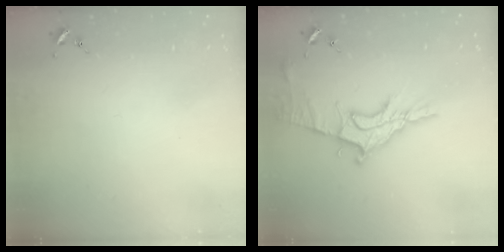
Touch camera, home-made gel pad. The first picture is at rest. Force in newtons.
{"total": 13.5, "press": 13.4, "slide": 1.3}